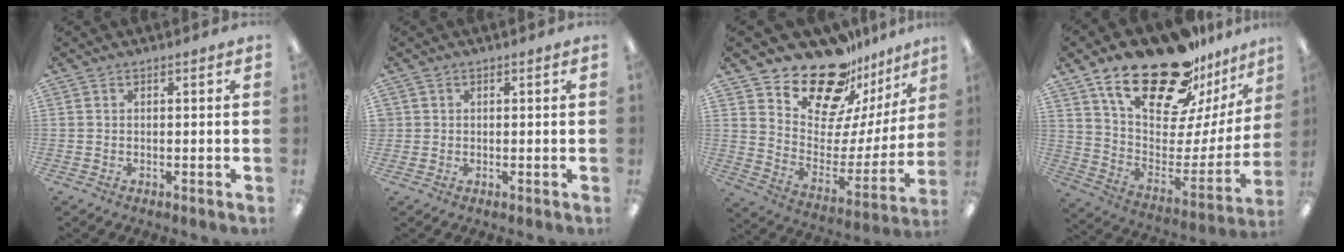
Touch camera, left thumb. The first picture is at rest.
{"total": 1.0, "force": [0.2, 0.9, -0.4], "torque": [0.008, 0.002, 0.003]}
{"total": 20.4, "force": [17.2, 8.8, 6.5], "torque": [-0.106, -0.134, 0.301]}
{"total": 26.2, "force": [19.6, 10.5, 13.9], "torque": [-0.217, -0.128, 0.340]}